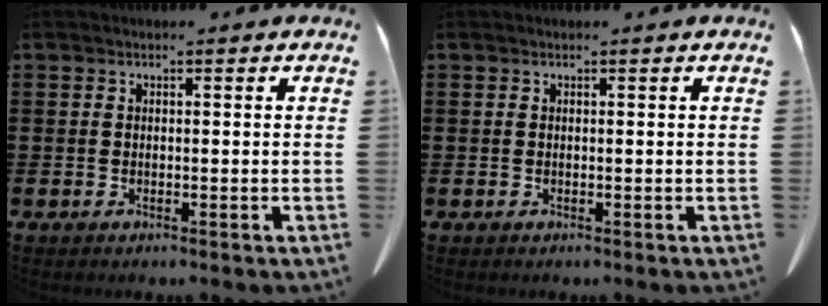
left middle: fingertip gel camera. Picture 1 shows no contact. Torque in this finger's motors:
{"motor_torque": [0.18, 0.16, 0.03, 0.01]}